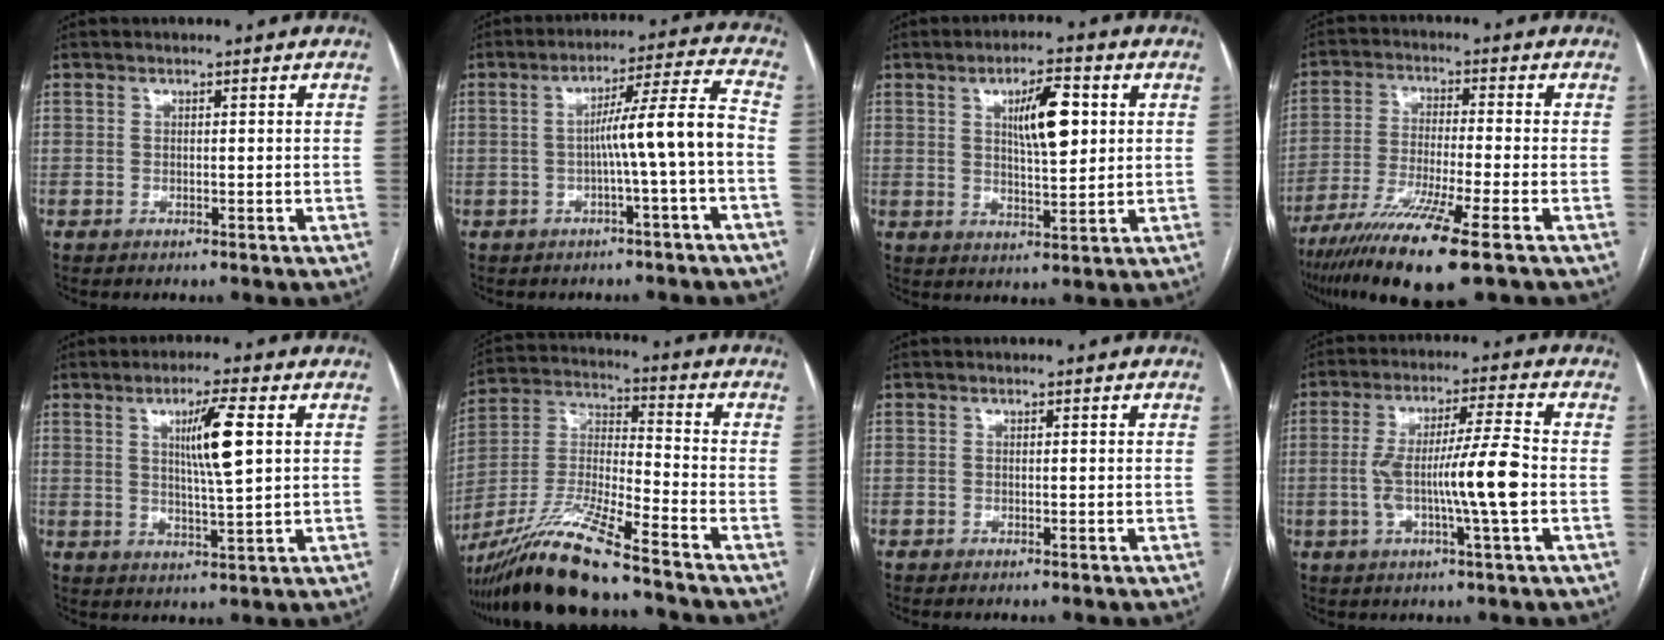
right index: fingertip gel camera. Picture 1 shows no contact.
{"total": 8.7, "force": [-1.8, -1.3, 8.4], "torque": [-0.130, 0.025, -0.023]}
{"total": 8.1, "force": [2.3, 2.0, 7.5], "torque": [-0.125, 0.007, 0.042]}
{"total": 13.9, "force": [-8.8, -0.1, 10.8], "torque": [-0.216, -0.038, -0.156]}
{"total": 7.5, "force": [2.1, 0.0, 7.2], "torque": [-0.127, -0.004, 0.036]}
{"total": 15.5, "force": [-12.4, -0.2, 9.3], "torque": [-0.194, -0.022, -0.232]}
{"total": 0.0}
{"total": 10.8, "force": [-1.7, -0.3, 10.6], "torque": [-0.197, 0.005, -0.033]}